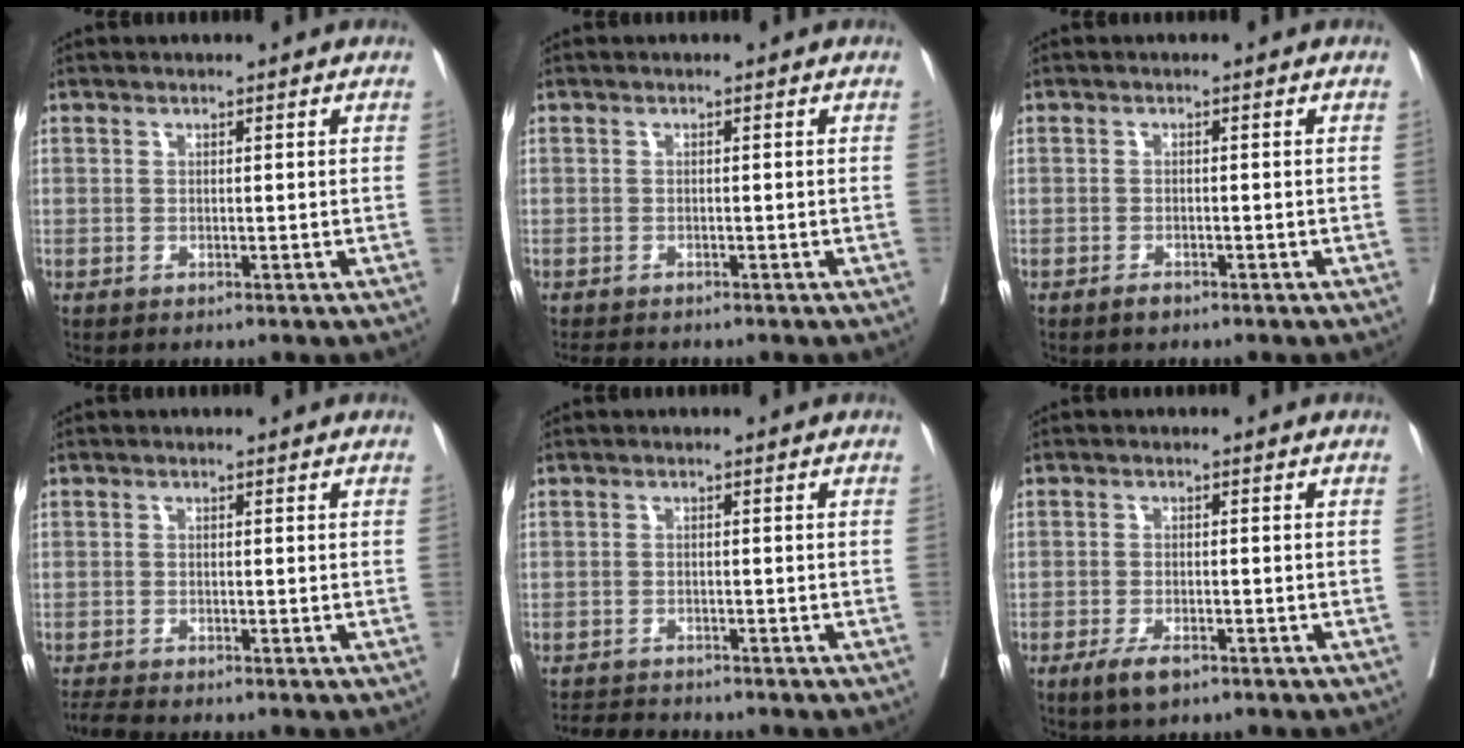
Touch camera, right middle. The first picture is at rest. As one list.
[{"total": 2.4, "force": [-2.2, 0.8, 0.8], "torque": [-0.016, -0.006, -0.031]}, {"total": 1.1, "force": [-0.9, 0.4, 0.5], "torque": [-0.007, 0.001, -0.013]}, {"total": 1.9, "force": [-1.8, -0.4, 0.4], "torque": [-0.012, -0.010, -0.037]}, {"total": 3.7, "force": [-3.6, 0.6, 0.4], "torque": [-0.004, -0.012, -0.060]}, {"total": 3.6, "force": [-2.3, 1.3, 2.5], "torque": [-0.049, -0.002, -0.038]}]